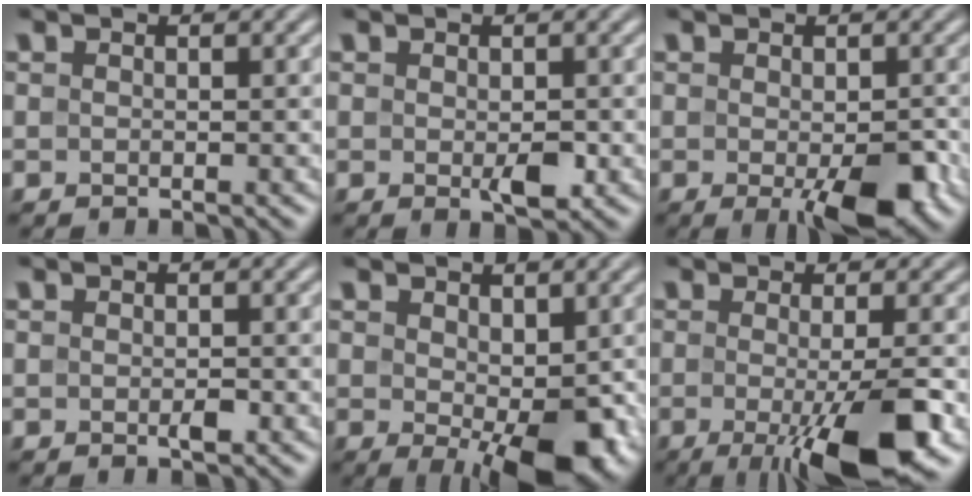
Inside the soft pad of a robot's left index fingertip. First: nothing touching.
{"total": 2.1, "force": [-0.4, 0.9, 1.8], "torque": [-0.030, -0.005, -0.002]}
{"total": 5.8, "force": [-2.0, 2.0, 5.0], "torque": [-0.070, -0.010, -0.030]}
{"total": 0.9, "force": [-0.3, 0.4, 0.8], "torque": [-0.015, 0.000, -0.003]}
{"total": 7.5, "force": [-0.9, 3.6, 6.5], "torque": [-0.100, -0.014, -0.005]}
{"total": 9.3, "force": [-2.6, 2.0, 8.7], "torque": [-0.125, -0.015, -0.037]}